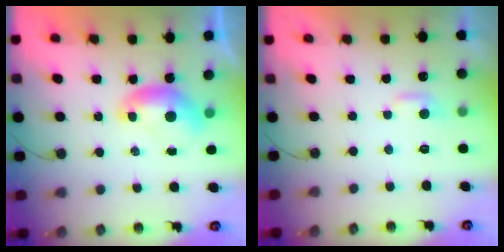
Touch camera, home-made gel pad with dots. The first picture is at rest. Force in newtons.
{"total": 1.9, "press": 1.9, "slide": 0.5}